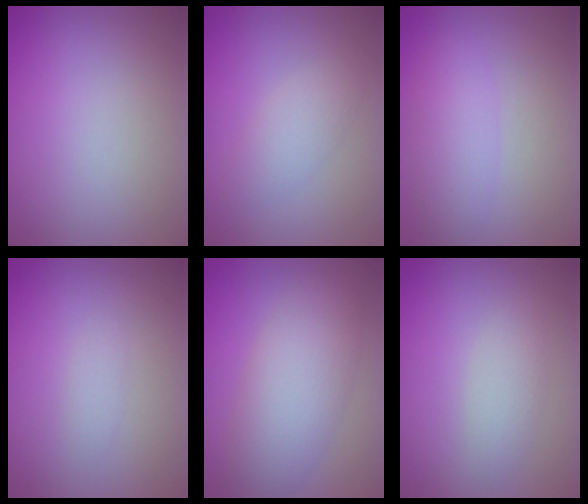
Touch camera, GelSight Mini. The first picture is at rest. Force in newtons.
{"total": 2.0, "press": 2.0, "slide": 0.0}
{"total": 2.8, "press": 2.8, "slide": 0.0}
{"total": 0.8, "press": 0.8, "slide": 0.0}
{"total": 5.5, "press": 5.5, "slide": 0.2}
{"total": 1.8, "press": 1.8, "slide": 0.0}